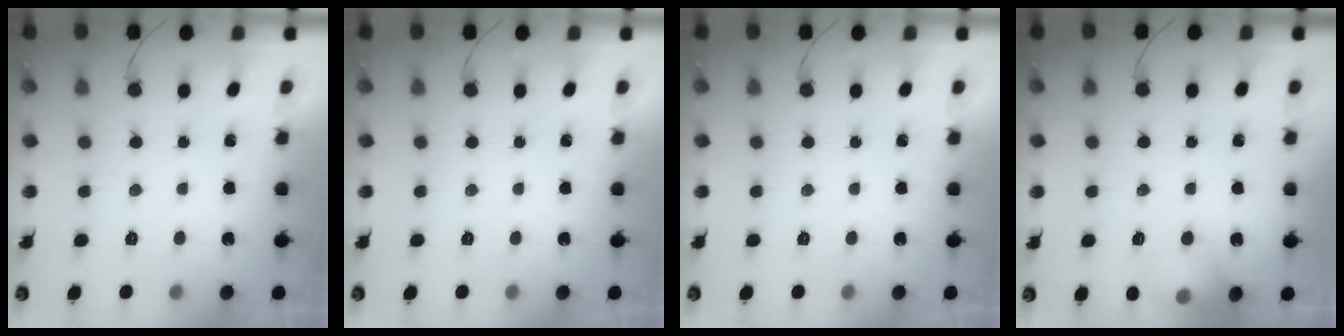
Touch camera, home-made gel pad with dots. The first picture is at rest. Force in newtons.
{"total": 0.0}
{"total": 0.0}
{"total": 10.6, "press": 10.5, "slide": 1.6}